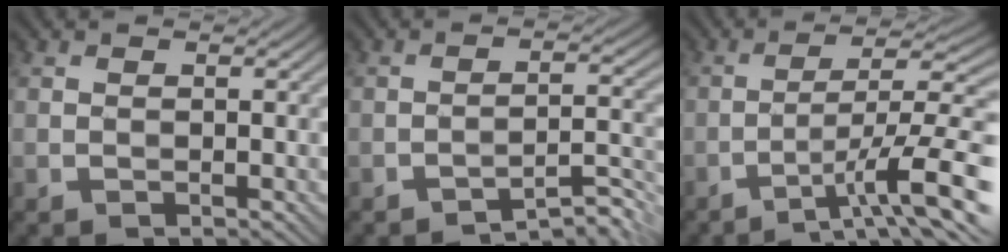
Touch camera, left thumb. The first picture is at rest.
{"total": 4.6, "force": [-3.9, 0.4, 2.4], "torque": [-0.032, 0.017, -0.060]}
{"total": 12.1, "force": [-5.7, 2.3, 10.4], "torque": [-0.162, 0.016, -0.091]}